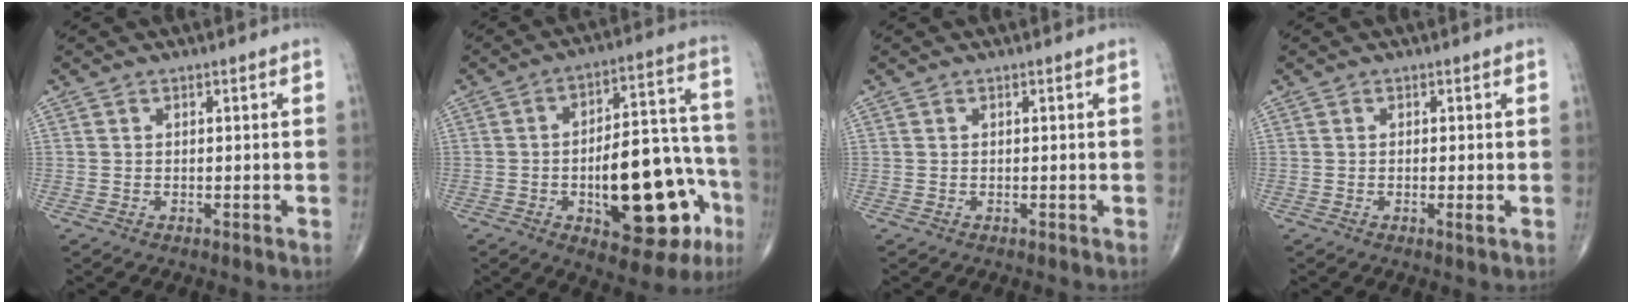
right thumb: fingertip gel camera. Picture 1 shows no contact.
{"total": 22.8, "force": [-7.1, 10.0, 19.2], "torque": [-0.237, 0.048, -0.083]}
{"total": 0.0}
{"total": 1.2, "force": [-0.3, 0.1, 1.1], "torque": [-0.021, -0.006, -0.006]}